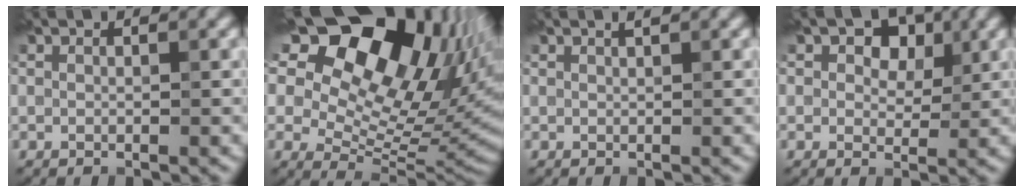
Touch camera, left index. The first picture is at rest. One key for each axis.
{"total": 15.4, "fx": 8.4, "fy": 8.9, "fz": 9.3, "tx": -0.182, "ty": 0.031, "tz": 0.167}
{"total": 0.6, "fx": 0.6, "fy": -0.1, "fz": 0.1, "tx": 0.002, "ty": 0.007, "tz": 0.007}
{"total": 2.2, "fx": 1.2, "fy": 1.6, "fz": 0.9, "tx": -0.031, "ty": -0.002, "tz": 0.035}